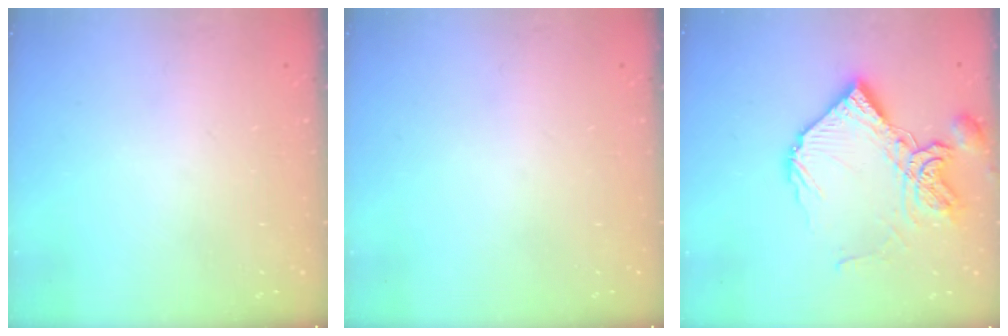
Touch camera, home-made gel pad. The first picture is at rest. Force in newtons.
{"total": 0.0}
{"total": 15.6, "press": 15.5, "slide": 1.8}